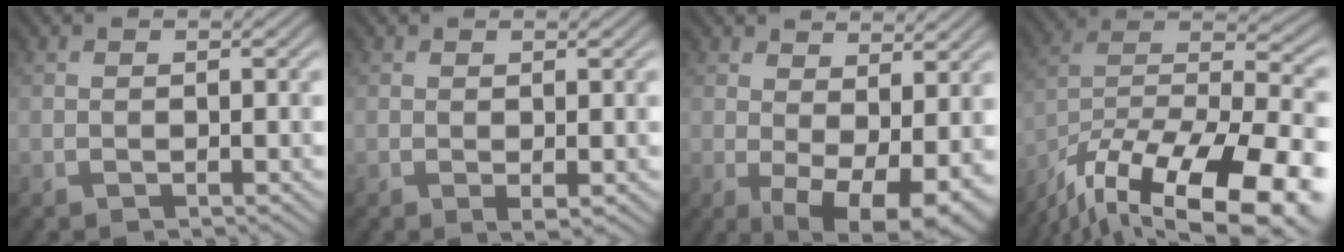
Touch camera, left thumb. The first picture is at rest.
{"total": 0.8, "force": [0.2, 0.1, 0.8], "torque": [-0.015, -0.003, 0.002]}
{"total": 8.1, "force": [0.3, 4.0, 7.1], "torque": [-0.102, -0.016, 0.018]}
{"total": 19.2, "force": [-13.5, 6.7, 11.9], "torque": [-0.189, -0.020, -0.200]}